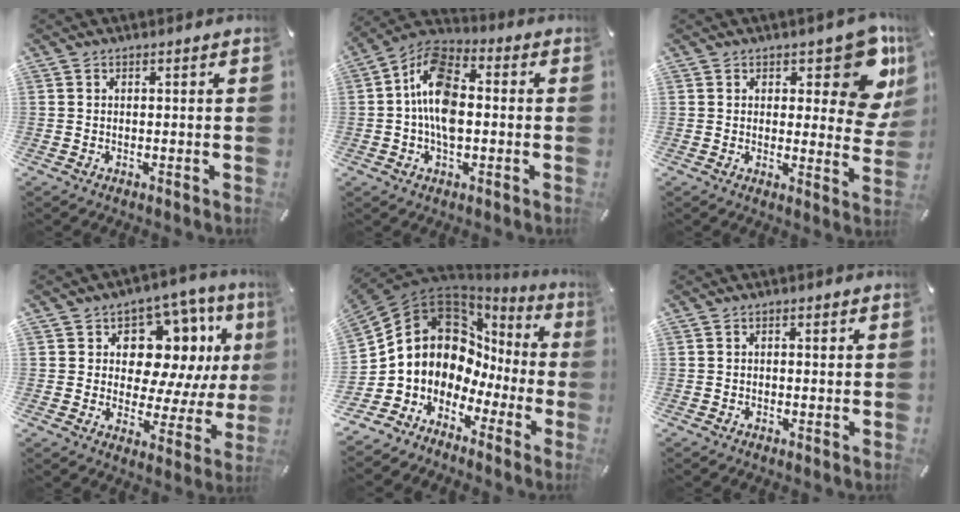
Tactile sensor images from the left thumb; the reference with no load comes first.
{"total": 12.4, "force": [-1.4, 7.5, 9.8], "torque": [-0.198, 0.011, -0.025]}
{"total": 13.0, "force": [7.5, 5.6, 9.1], "torque": [-0.088, -0.060, 0.124]}
{"total": 14.8, "force": [5.9, 10.1, 9.0], "torque": [-0.128, -0.038, 0.111]}
{"total": 11.4, "force": [3.6, 9.8, 4.7], "torque": [-0.110, -0.057, 0.069]}
{"total": 1.1, "force": [-0.1, 0.6, 0.8], "torque": [-0.016, 0.004, -0.004]}